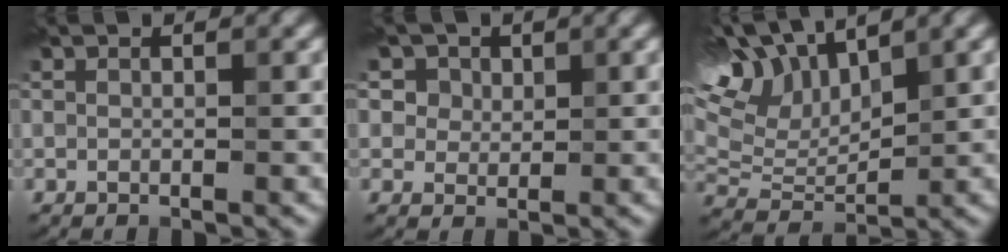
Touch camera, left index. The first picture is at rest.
{"total": 5.7, "force": [3.3, 4.0, 2.3], "torque": [-0.051, 0.006, 0.043]}
{"total": 9.8, "force": [6.3, 3.7, 6.5], "torque": [-0.142, 0.025, 0.105]}